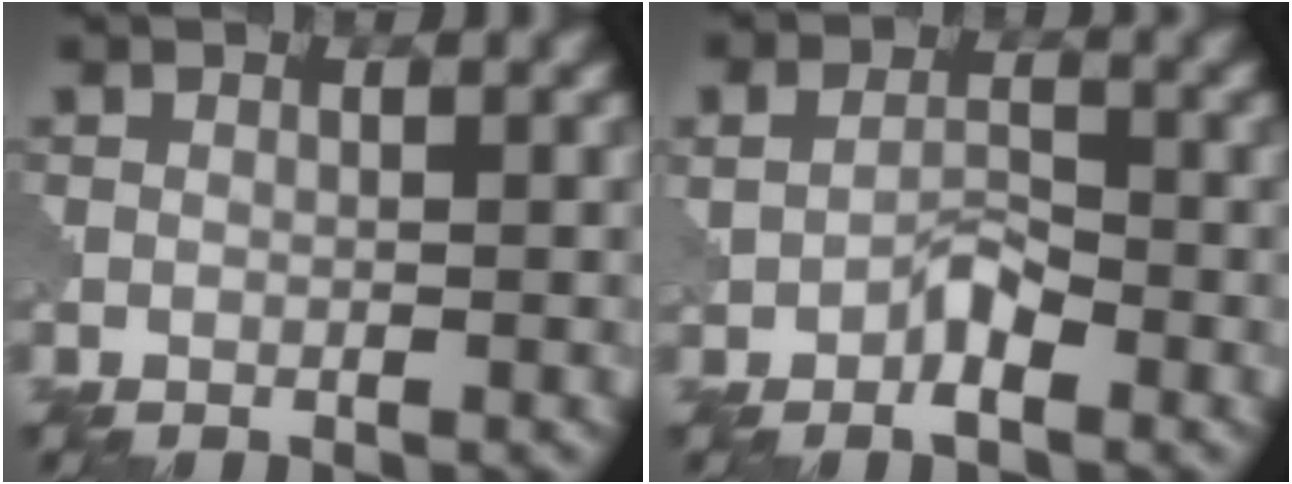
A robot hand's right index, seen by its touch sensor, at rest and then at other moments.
{"total": 2.7, "force": [-1.1, 1.8, 1.8], "torque": [-0.030, 0.005, -0.020]}